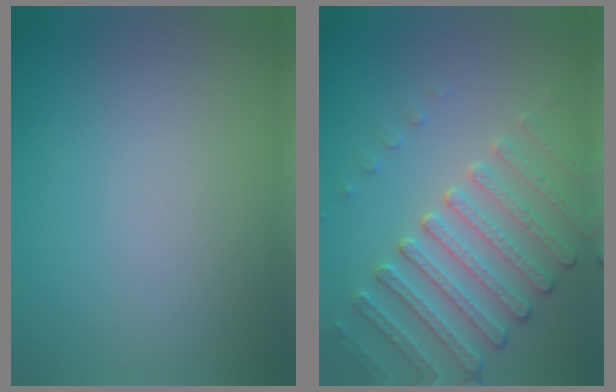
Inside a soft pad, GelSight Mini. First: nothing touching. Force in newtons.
{"total": 4.3, "press": 4.2, "slide": 1.0}